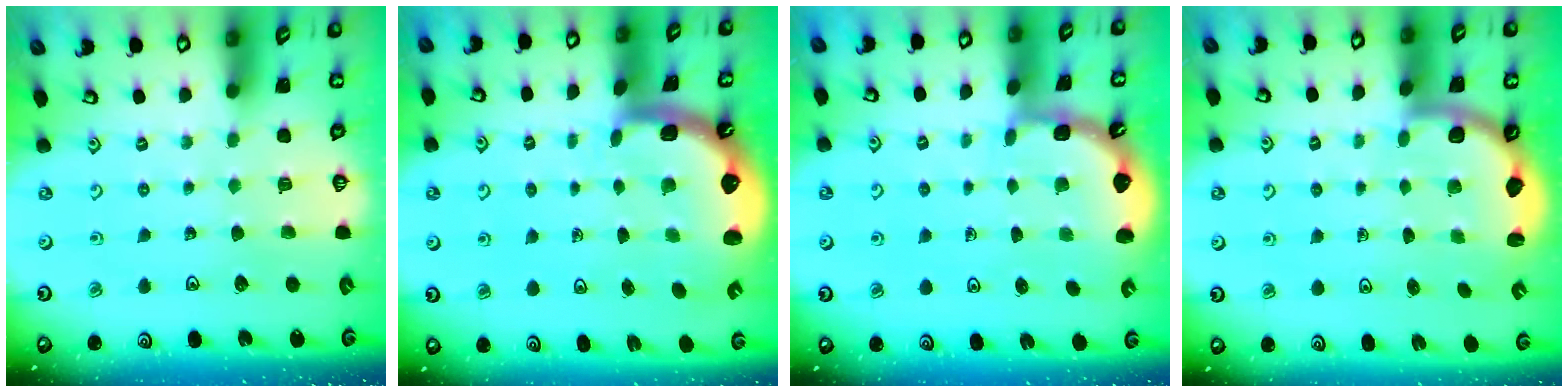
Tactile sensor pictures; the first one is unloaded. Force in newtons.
{"total": 3.4, "press": 2.6, "slide": 2.3}
{"total": 2.1, "press": 2.1, "slide": 0.2}
{"total": 2.6, "press": 2.5, "slide": 0.6}